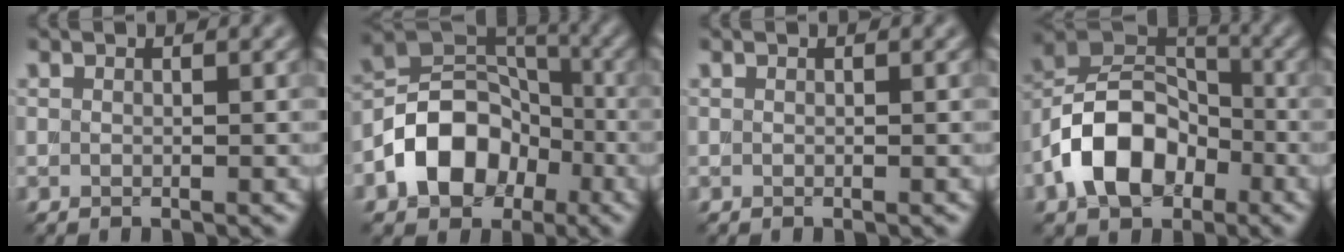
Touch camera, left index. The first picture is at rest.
{"total": 8.5, "force": [-3.4, 6.3, 4.7], "torque": [-0.071, 0.004, -0.073]}
{"total": 0.0}
{"total": 9.0, "force": [-3.6, 6.1, 5.6], "torque": [-0.100, 0.010, -0.081]}